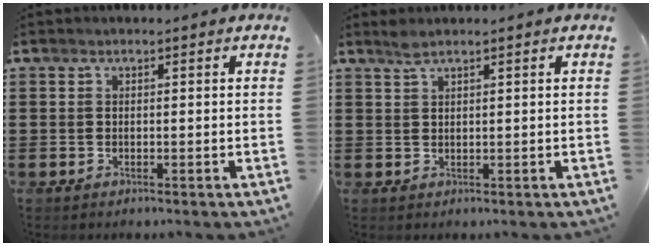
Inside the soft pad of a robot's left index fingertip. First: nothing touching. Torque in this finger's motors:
{"motor_torque": [0.40, -0.41, 0.00, 0.04]}